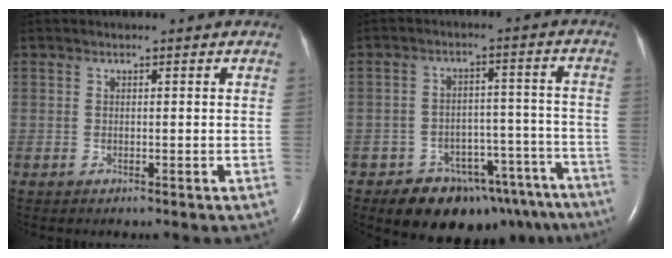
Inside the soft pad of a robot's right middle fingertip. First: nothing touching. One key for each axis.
{"total": 14.8, "fx": -11.6, "fy": 7.6, "fz": 5.1, "tx": -0.035, "ty": 0.048, "tz": -0.147}